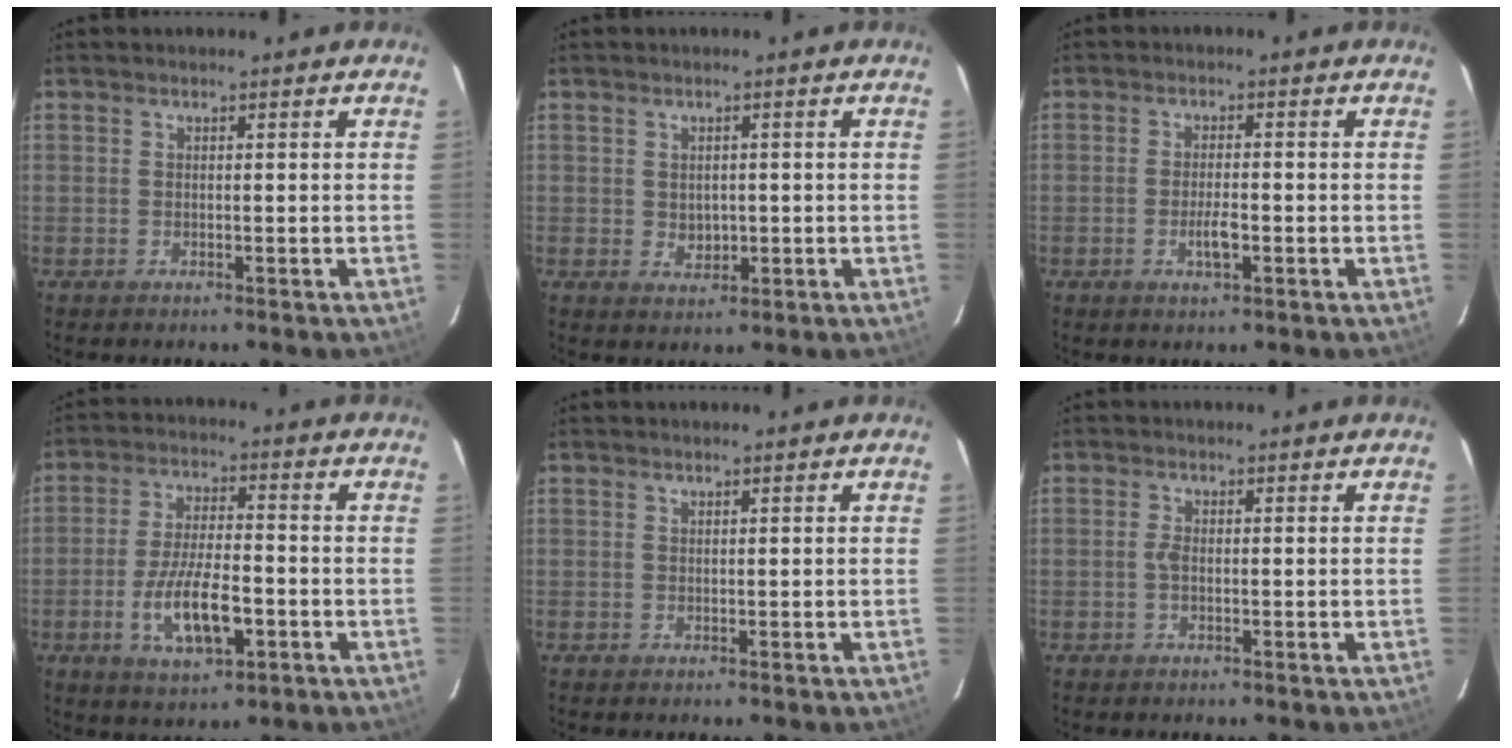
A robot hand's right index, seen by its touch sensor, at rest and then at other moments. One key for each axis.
{"total": 2.9, "fx": -0.1, "fy": 2.4, "fz": 1.7, "tx": -0.026, "ty": 0.000, "tz": 0.004}
{"total": 3.7, "fx": -1.3, "fy": 1.2, "fz": 3.3, "tx": -0.064, "ty": -0.003, "tz": -0.023}
{"total": 11.2, "fx": -3.8, "fy": 3.9, "fz": 9.8, "tx": -0.194, "ty": -0.010, "tz": -0.064}
{"total": 0.0}
{"total": 1.5, "fx": -0.3, "fy": 0.7, "fz": 1.4, "tx": -0.030, "ty": 0.002, "tz": -0.008}